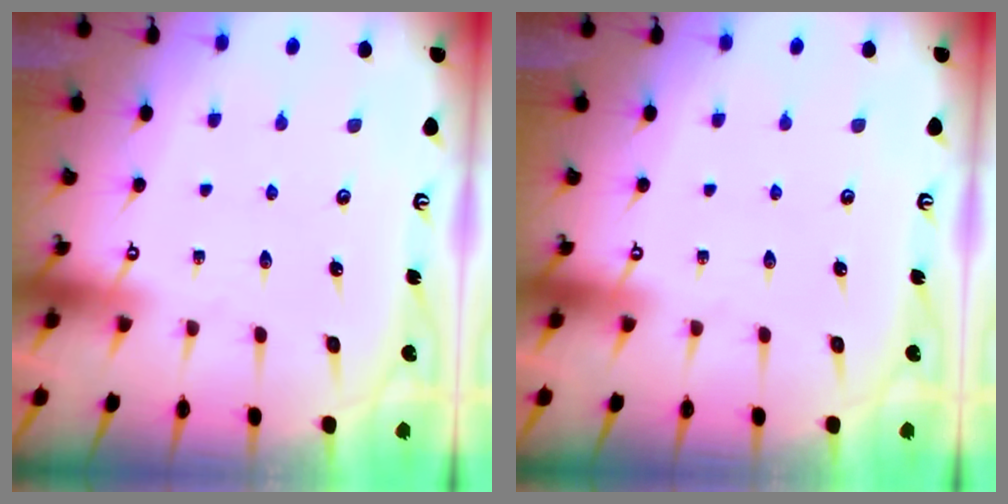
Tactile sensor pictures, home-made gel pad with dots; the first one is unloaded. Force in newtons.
{"total": 0.0}